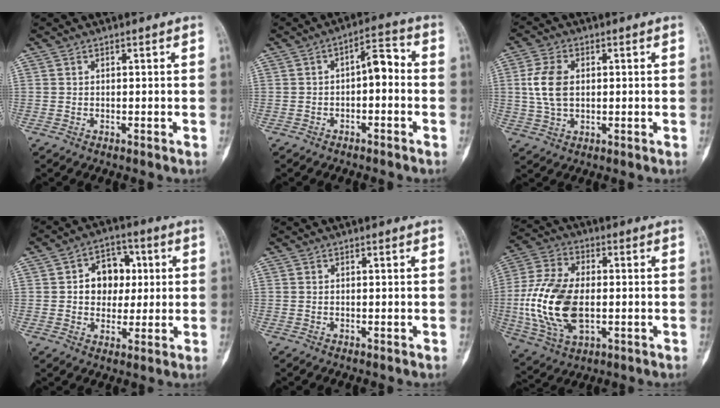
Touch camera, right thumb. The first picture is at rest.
{"total": 6.0, "force": [-0.9, 2.9, 5.2], "torque": [-0.065, 0.036, -0.023]}
{"total": 7.7, "force": [0.9, 4.9, 5.8], "torque": [-0.118, 0.005, 0.020]}
{"total": 9.9, "force": [1.4, 7.8, 6.0], "torque": [-0.039, 0.011, 0.017]}
{"total": 0.0}
{"total": 17.9, "force": [-1.7, 10.3, 14.5], "torque": [-0.299, 0.002, -0.027]}